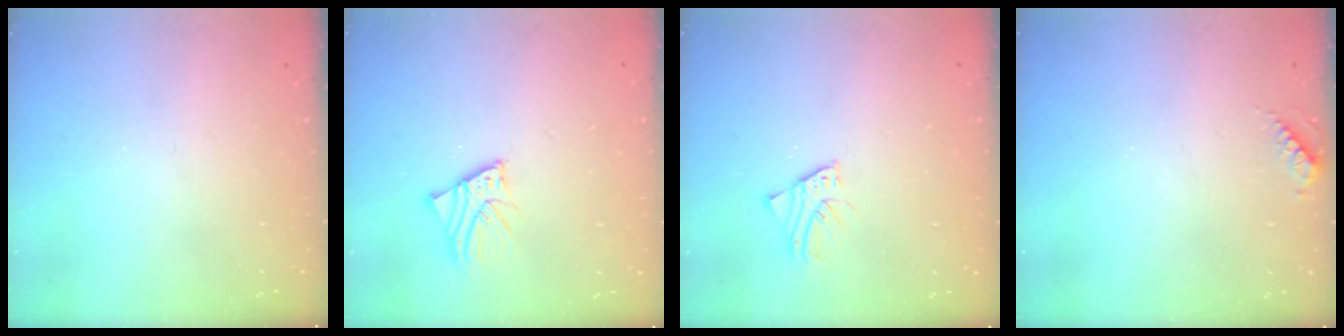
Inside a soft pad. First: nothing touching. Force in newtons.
{"total": 3.9, "press": 3.9, "slide": 0.5}
{"total": 1.9, "press": 1.9, "slide": 0.0}
{"total": 4.7, "press": 4.6, "slide": 0.6}